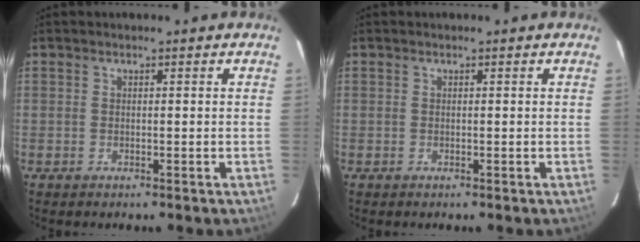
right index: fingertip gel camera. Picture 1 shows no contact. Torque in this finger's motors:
{"motor_torque": [0.00, 0.00, 0.01, 0.01]}